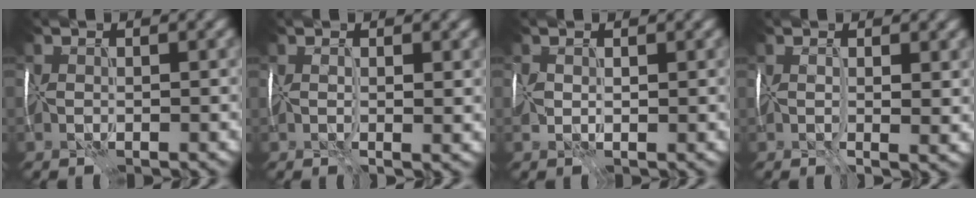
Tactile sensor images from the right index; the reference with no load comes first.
{"total": 2.4, "force": [0.3, 0.9, 2.2], "torque": [-0.031, -0.008, 0.008]}
{"total": 1.2, "force": [0.2, 0.8, 0.9], "torque": [-0.029, -0.001, 0.004]}
{"total": 3.7, "force": [0.3, 1.5, 3.3], "torque": [-0.048, -0.011, 0.011]}